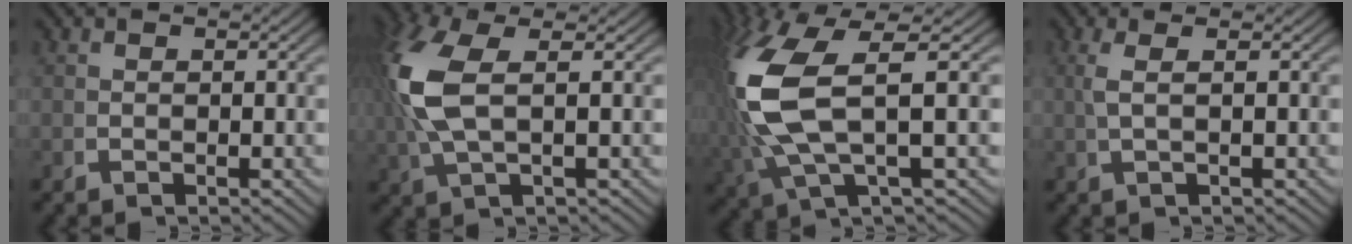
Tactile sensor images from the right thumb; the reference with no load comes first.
{"total": 6.3, "force": [1.1, 2.8, 5.5], "torque": [-0.154, -0.008, 0.039]}
{"total": 11.1, "force": [0.5, 5.3, 9.8], "torque": [-0.225, -0.015, 0.021]}
{"total": 2.1, "force": [0.8, -0.2, 1.9], "torque": [-0.046, 0.004, 0.022]}